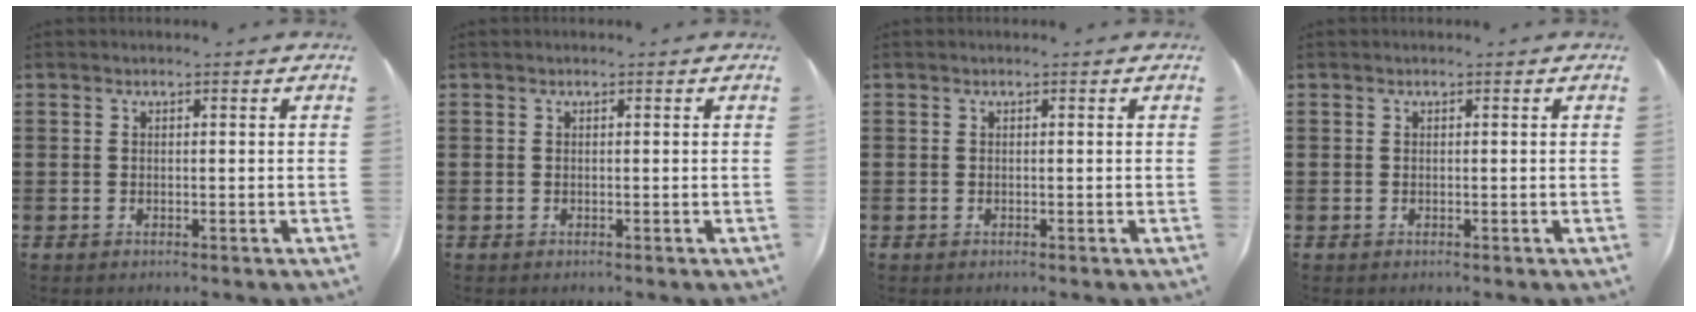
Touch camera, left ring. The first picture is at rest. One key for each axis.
{"total": 0.0}
{"total": 0.0}
{"total": 0.0}